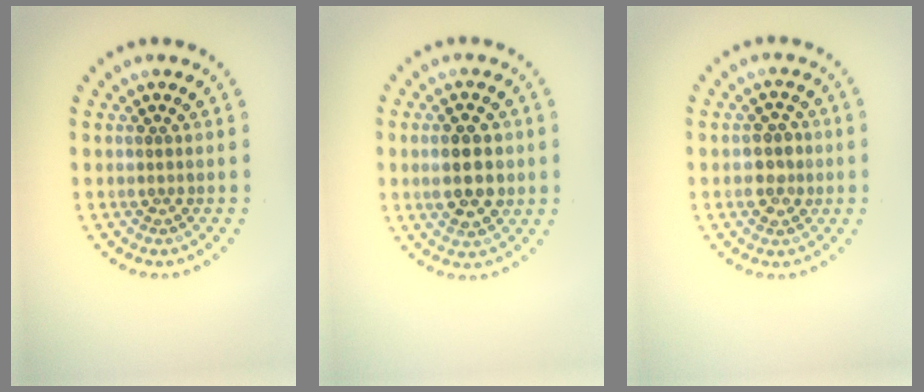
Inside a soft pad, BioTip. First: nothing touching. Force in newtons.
{"total": 4.6, "press": 4.6, "slide": 0.3}
{"total": 2.4, "press": 2.4, "slide": 0.3}